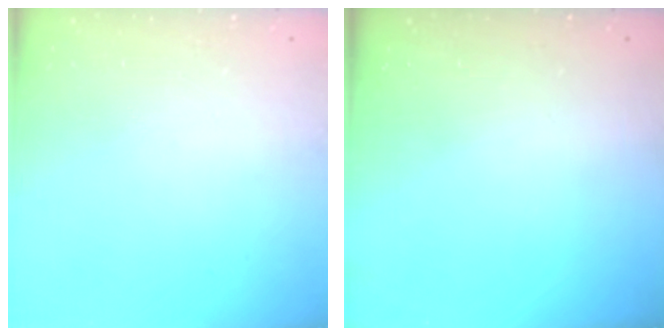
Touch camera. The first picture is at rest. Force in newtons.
{"total": 0.0}